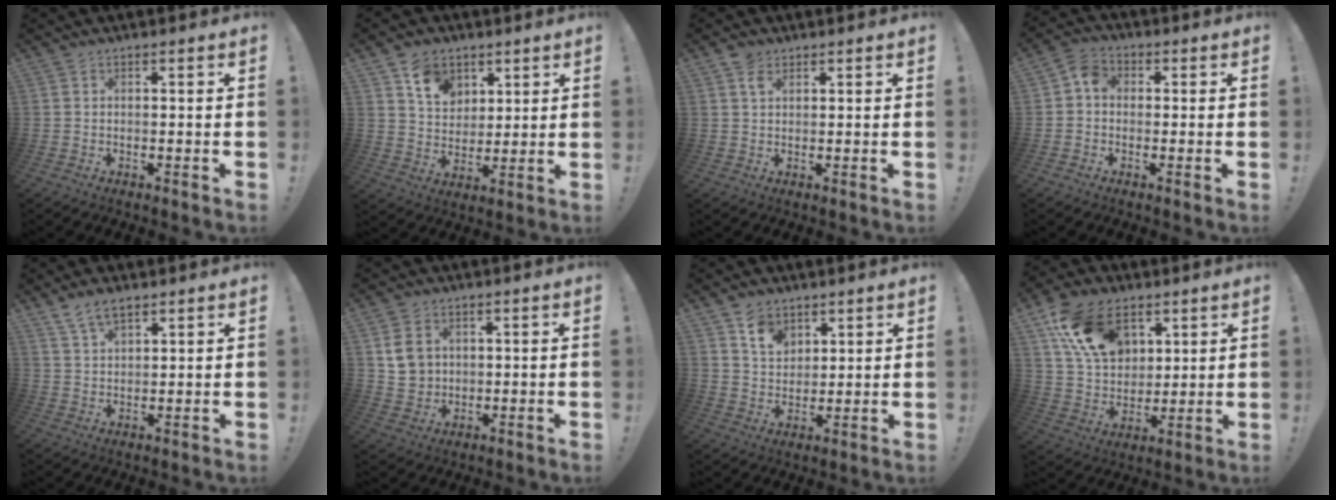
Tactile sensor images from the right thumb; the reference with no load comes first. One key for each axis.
{"total": 10.8, "fx": 6.2, "fy": 8.0, "fz": 3.8, "tx": -0.063, "ty": -0.027, "tz": 0.122}
{"total": 3.3, "fx": 2.1, "fy": 1.8, "fz": 1.7, "tx": -0.023, "ty": -0.007, "tz": 0.038}
{"total": 5.2, "fx": -0.5, "fy": 4.2, "fz": 3.1, "tx": -0.062, "ty": 0.019, "tz": -0.008}
{"total": 5.8, "fx": 4.1, "fy": 2.5, "fz": 3.2, "tx": -0.061, "ty": -0.014, "tz": 0.078}
{"total": 6.9, "fx": 2.5, "fy": 6.0, "fz": 2.5, "tx": -0.030, "ty": -0.002, "tz": 0.052}
{"total": 8.8, "fx": 5.8, "fy": 5.9, "fz": 2.9, "tx": -0.042, "ty": -0.035, "tz": 0.111}
{"total": 18.9, "fx": 9.1, "fy": 12.7, "fz": 10.7, "tx": -0.195, "ty": -0.030, "tz": 0.176}